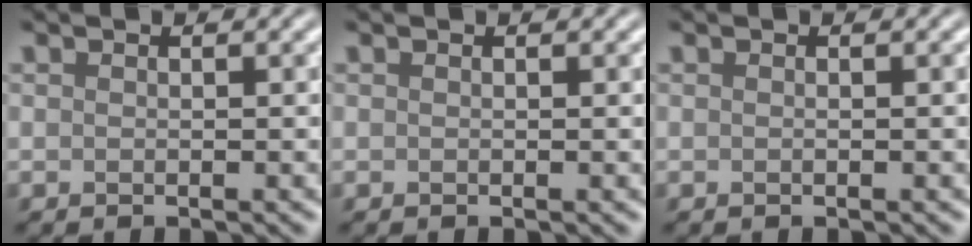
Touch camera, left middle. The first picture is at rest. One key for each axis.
{"total": 0.0}
{"total": 0.0}